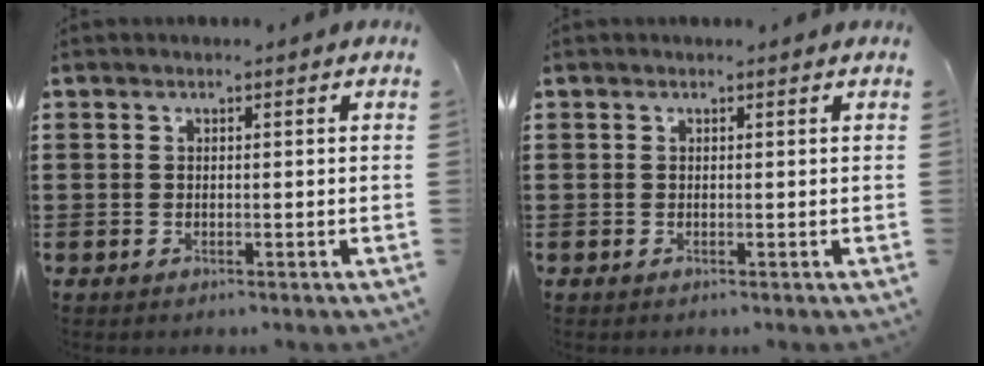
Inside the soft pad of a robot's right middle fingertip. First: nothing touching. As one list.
[{"total": 0.0}]